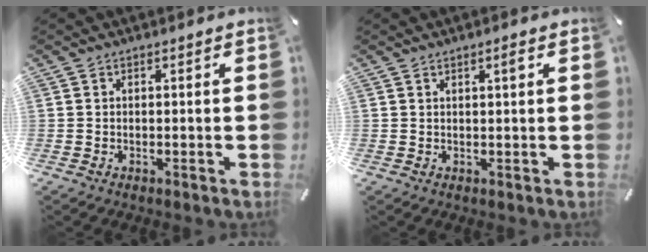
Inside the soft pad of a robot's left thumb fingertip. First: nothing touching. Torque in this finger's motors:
{"motor_torque": [-0.10, -0.05, 0.05, 0.13, 0.00]}